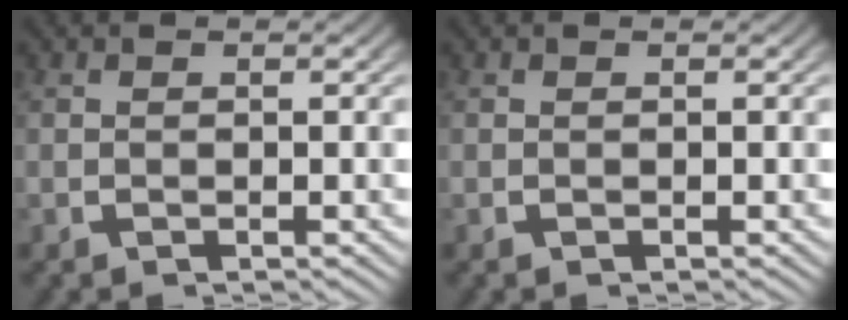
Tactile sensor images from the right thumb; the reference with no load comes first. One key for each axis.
{"total": 0.0}